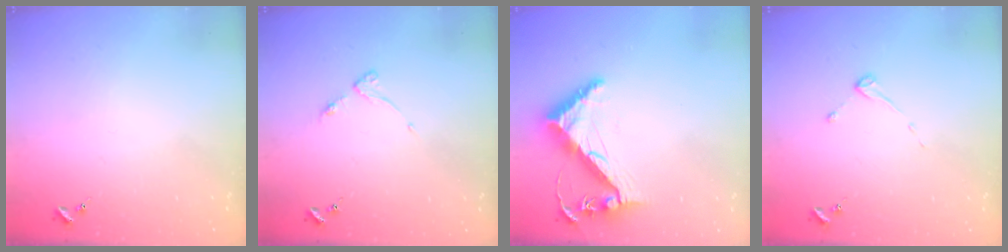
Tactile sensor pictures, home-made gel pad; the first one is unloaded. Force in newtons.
{"total": 3.5, "press": 3.5, "slide": 0.5}
{"total": 8.7, "press": 8.6, "slide": 0.9}
{"total": 2.7, "press": 2.7, "slide": 0.3}